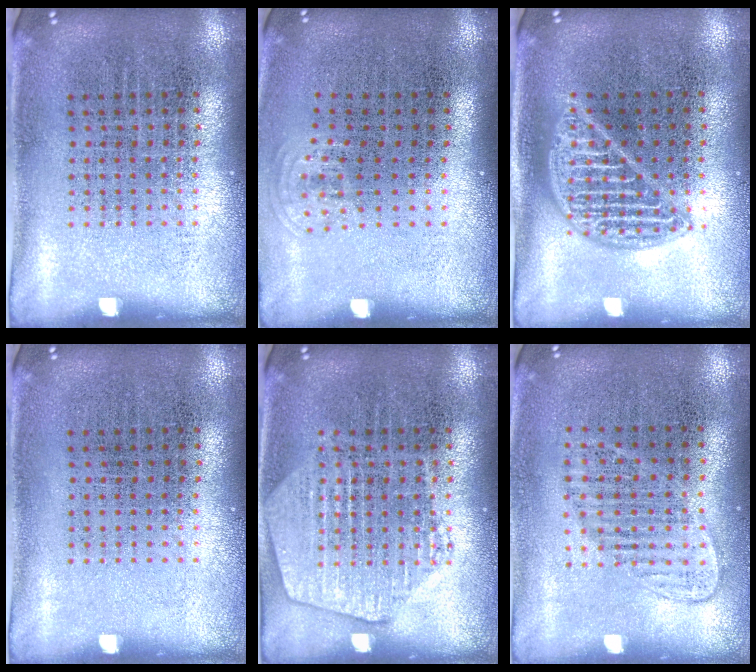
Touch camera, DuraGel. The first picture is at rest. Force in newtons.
{"total": 0.8, "press": 0.5, "slide": 0.6}
{"total": 2.1, "press": 2.0, "slide": 0.2}
{"total": 0.0}
{"total": 2.4, "press": 2.4, "slide": 0.3}
{"total": 1.2, "press": 1.0, "slide": 0.6}